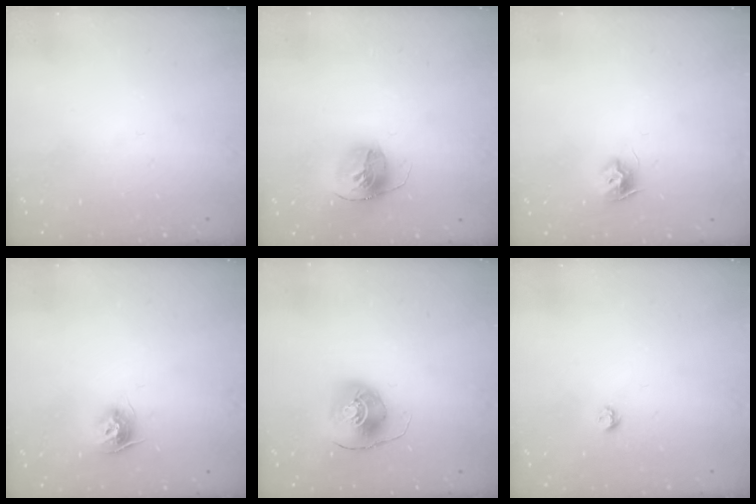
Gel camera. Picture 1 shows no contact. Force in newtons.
{"total": 14.3, "press": 14.3, "slide": 1.5}
{"total": 7.5, "press": 7.5, "slide": 0.1}
{"total": 9.6, "press": 9.6, "slide": 0.7}
{"total": 7.5, "press": 7.5, "slide": 0.7}
{"total": 3.8, "press": 3.7, "slide": 0.5}